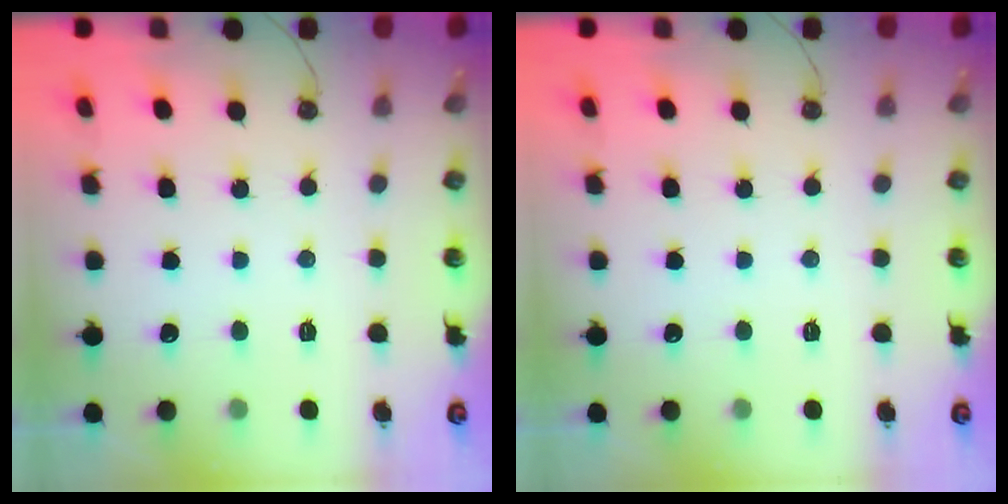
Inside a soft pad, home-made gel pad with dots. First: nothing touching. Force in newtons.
{"total": 0.0}